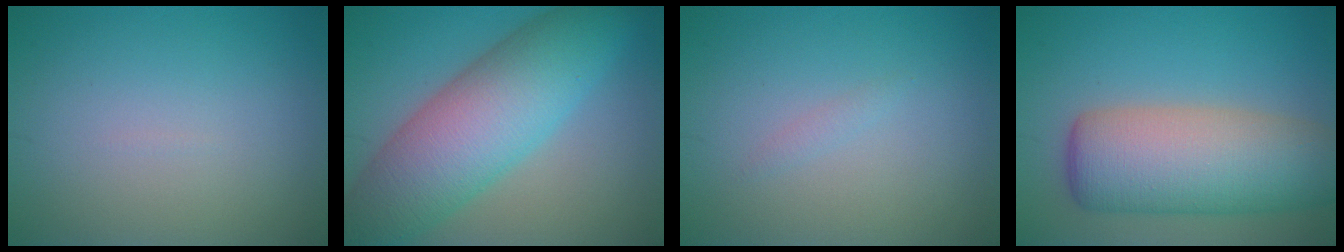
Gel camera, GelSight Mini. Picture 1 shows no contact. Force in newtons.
{"total": 10.5, "press": 10.5, "slide": 0.3}
{"total": 0.6, "press": 0.6, "slide": 0.1}
{"total": 9.9, "press": 9.9, "slide": 0.5}